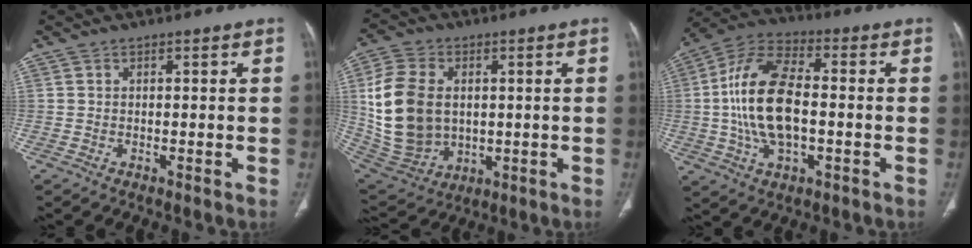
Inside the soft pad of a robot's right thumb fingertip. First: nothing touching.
{"total": 17.7, "force": [1.7, 12.8, 12.2], "torque": [-0.230, -0.006, 0.049]}
{"total": 16.8, "force": [-1.0, 8.5, 14.5], "torque": [-0.285, 0.022, -0.022]}